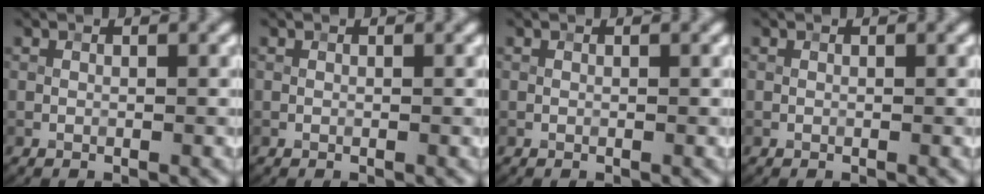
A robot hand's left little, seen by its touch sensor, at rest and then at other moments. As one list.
[{"total": 0.0}, {"total": 0.0}, {"total": 0.0}]